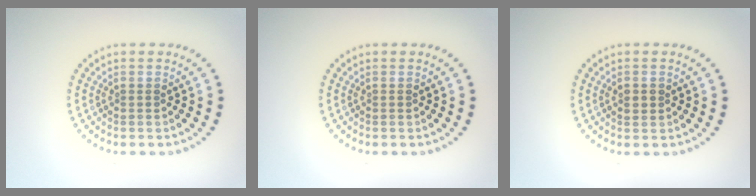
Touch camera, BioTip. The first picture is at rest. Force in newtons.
{"total": 0.0}
{"total": 1.2, "press": 1.2, "slide": 0.2}